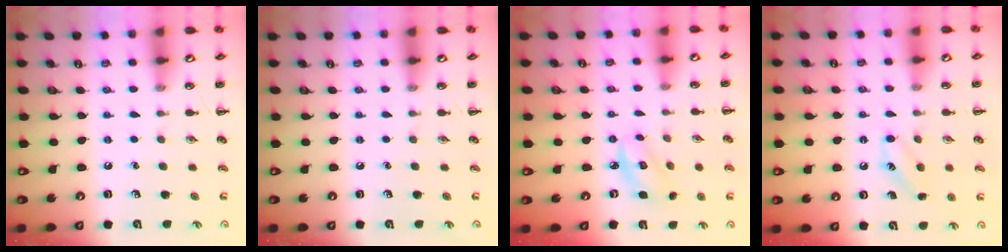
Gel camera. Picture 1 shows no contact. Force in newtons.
{"total": 0.0}
{"total": 4.3, "press": 4.3, "slide": 0.5}
{"total": 7.7, "press": 7.4, "slide": 1.9}